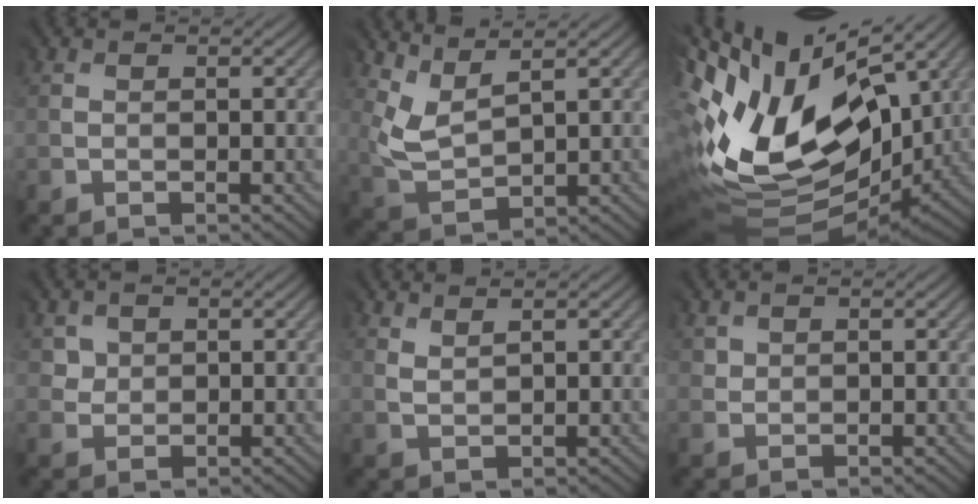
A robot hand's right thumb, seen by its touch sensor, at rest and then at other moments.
{"total": 4.7, "force": [4.4, 1.3, 1.3], "torque": [-0.045, 0.004, 0.093]}
{"total": 16.9, "force": [3.5, 9.9, 13.3], "torque": [-0.277, -0.016, 0.080]}
{"total": 3.0, "force": [1.9, 2.0, -1.2], "torque": [0.019, -0.001, 0.031]}
{"total": 2.7, "force": [2.5, 0.0, -0.9], "torque": [0.016, 0.003, 0.051]}
{"total": 2.8, "force": [2.2, 1.8, 0.0], "torque": [0.006, 0.003, 0.039]}